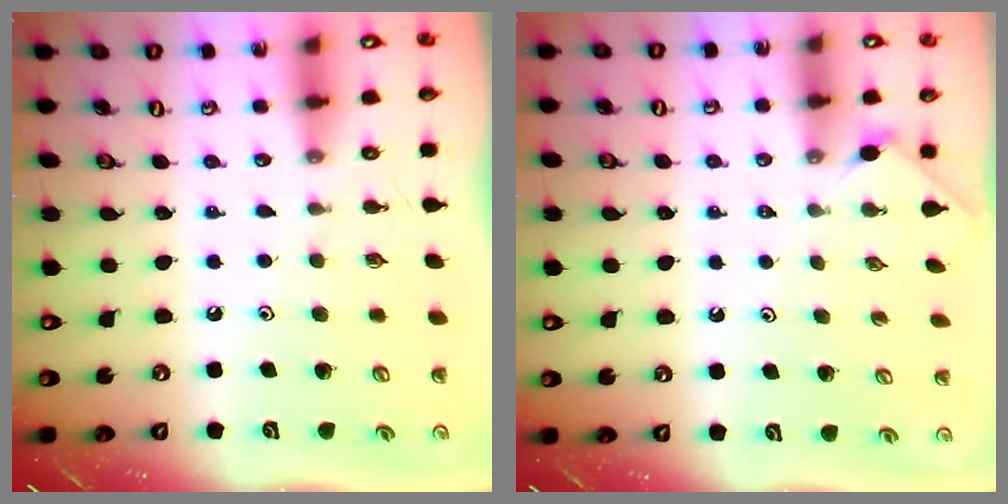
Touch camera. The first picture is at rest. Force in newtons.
{"total": 0.7, "press": 0.6, "slide": 0.2}